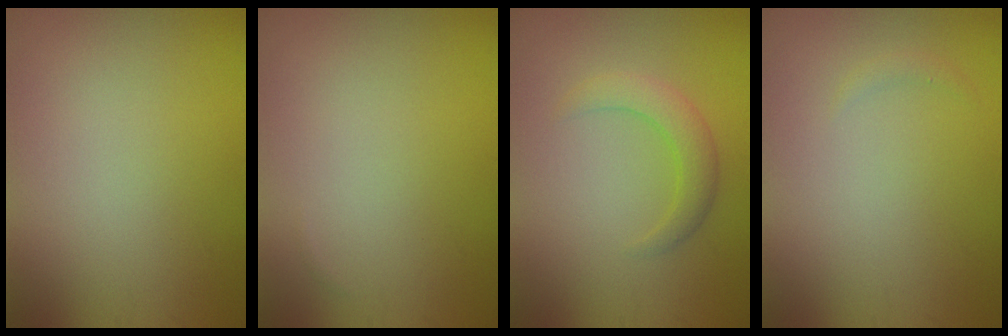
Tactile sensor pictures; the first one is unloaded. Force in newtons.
{"total": 0.0}
{"total": 2.4, "press": 2.4, "slide": 0.0}
{"total": 0.5, "press": 0.5, "slide": 0.0}